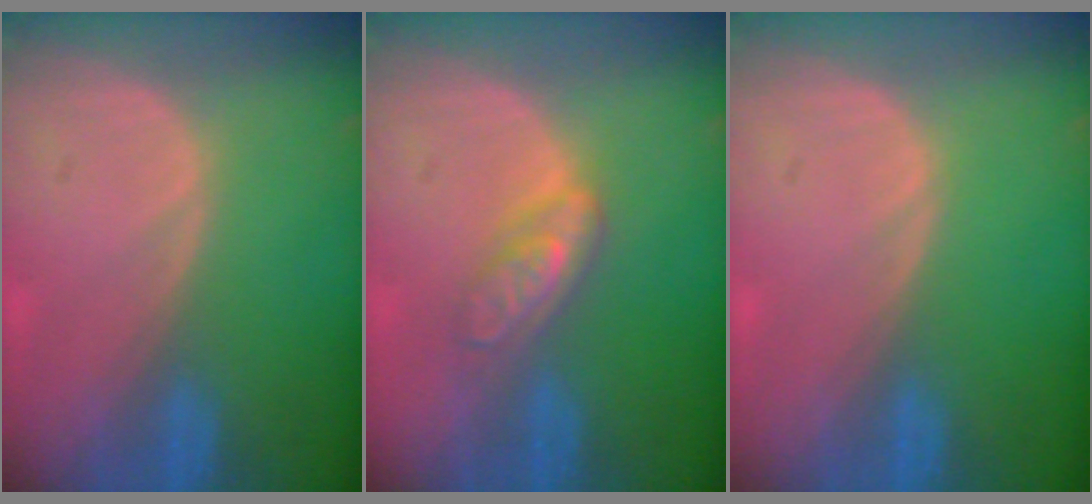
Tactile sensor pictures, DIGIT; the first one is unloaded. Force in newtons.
{"total": 4.5, "press": 4.2, "slide": 1.8}
{"total": 0.0}